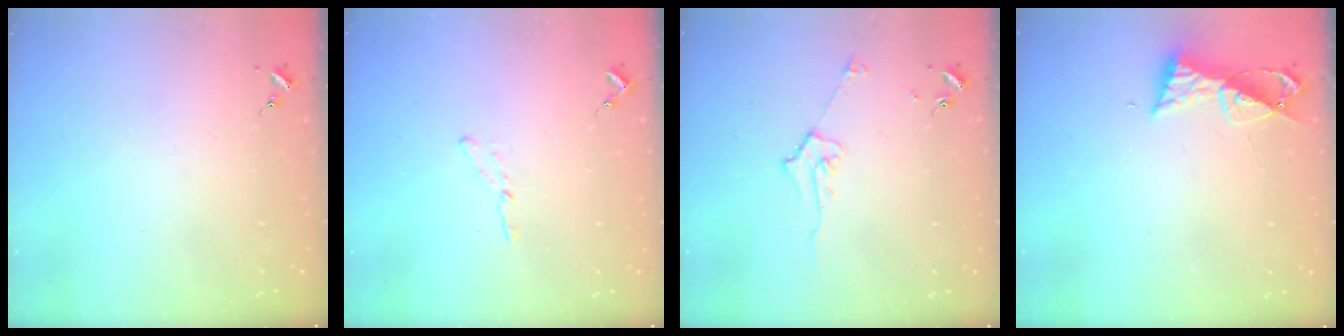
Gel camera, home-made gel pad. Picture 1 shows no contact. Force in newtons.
{"total": 3.4, "press": 3.4, "slide": 0.4}
{"total": 5.9, "press": 5.8, "slide": 0.8}
{"total": 7.7, "press": 7.7, "slide": 0.4}